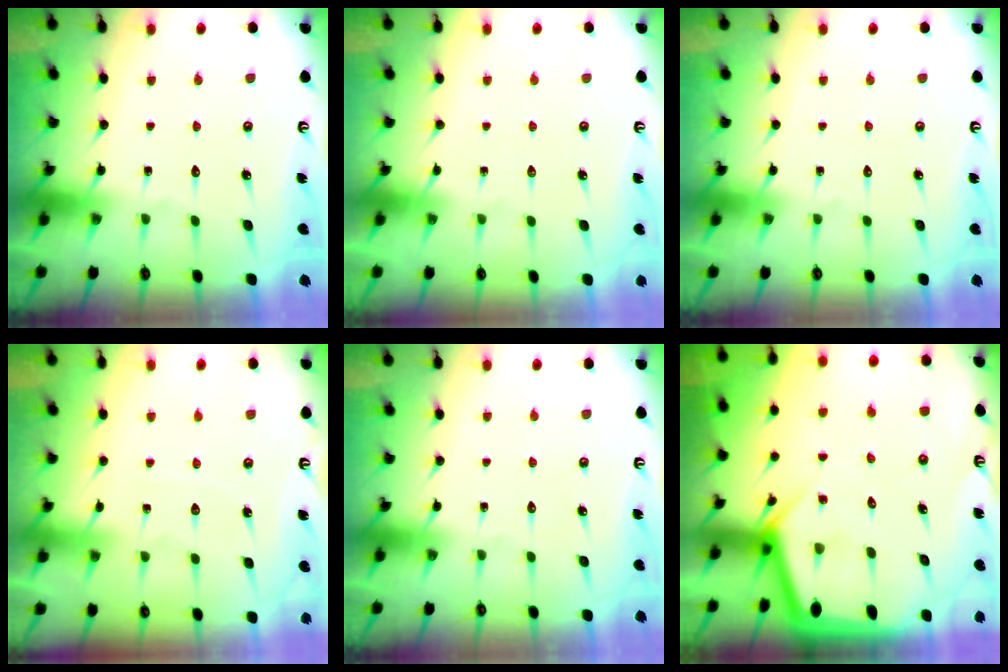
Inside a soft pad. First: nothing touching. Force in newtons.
{"total": 0.0}
{"total": 0.0}
{"total": 3.3, "press": 3.2, "slide": 0.3}
{"total": 0.0}
{"total": 4.7, "press": 4.7, "slide": 0.5}